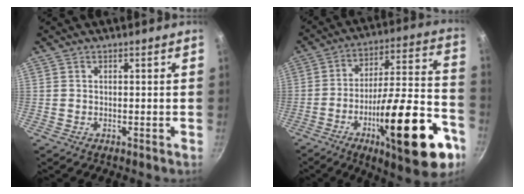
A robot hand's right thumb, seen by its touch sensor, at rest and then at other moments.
{"total": 27.5, "force": [-11.6, 8.2, 23.5], "torque": [-0.306, 0.053, -0.178]}